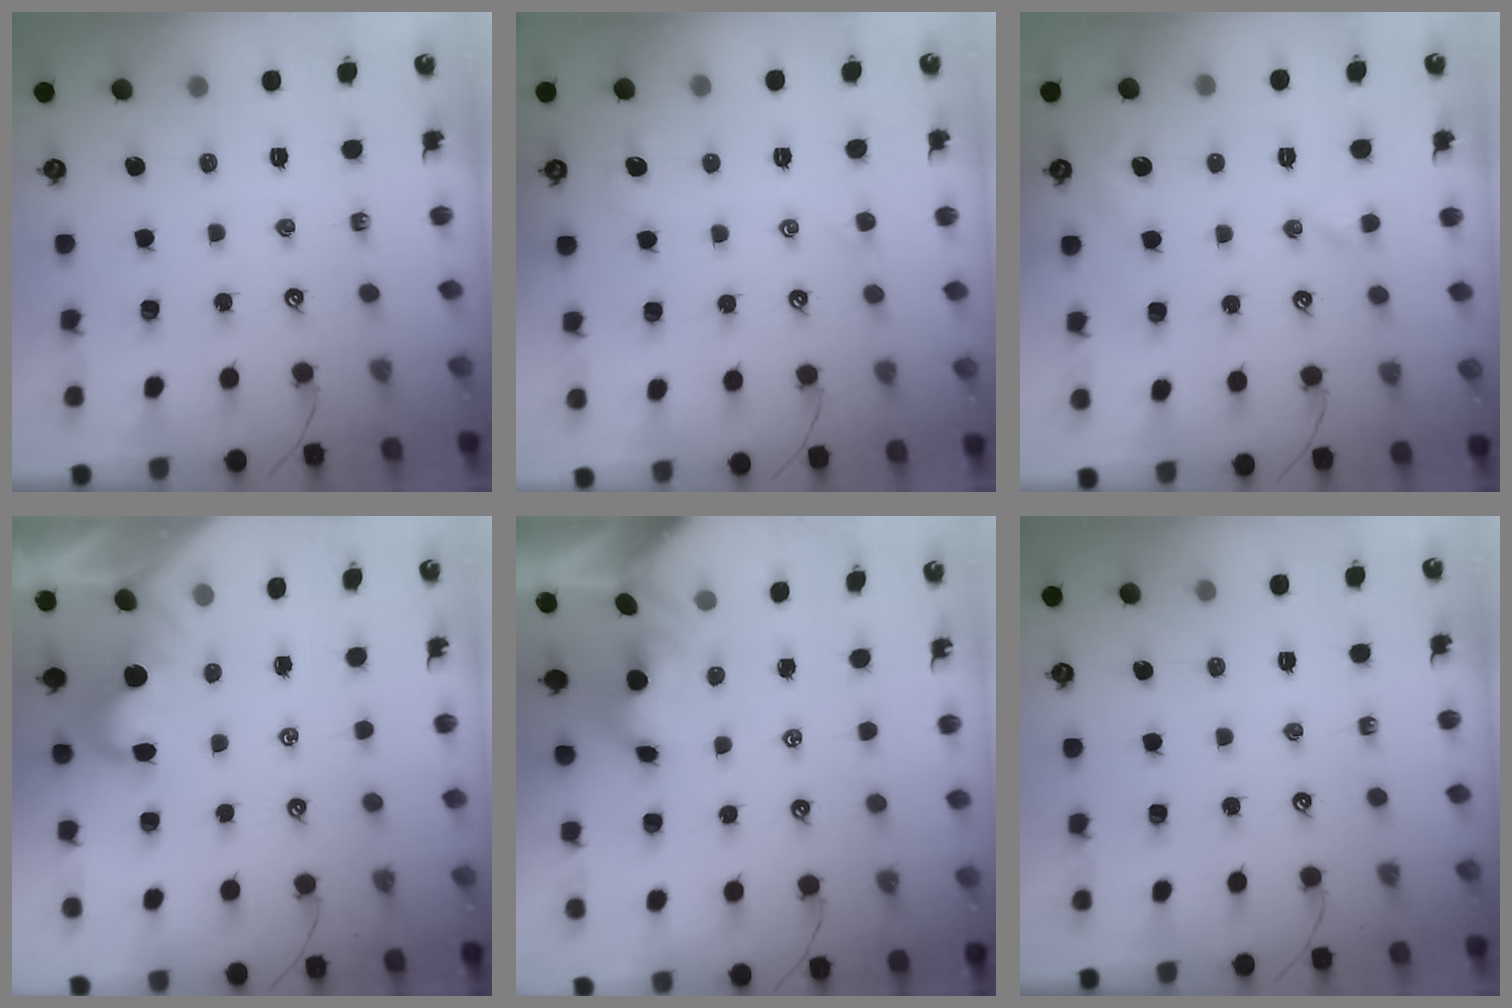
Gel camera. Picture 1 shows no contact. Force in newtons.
{"total": 0.7, "press": 0.4, "slide": 0.6}
{"total": 1.7, "press": 1.6, "slide": 0.6}
{"total": 1.8, "press": 1.6, "slide": 0.8}
{"total": 0.9, "press": 0.5, "slide": 0.7}
{"total": 0.0}